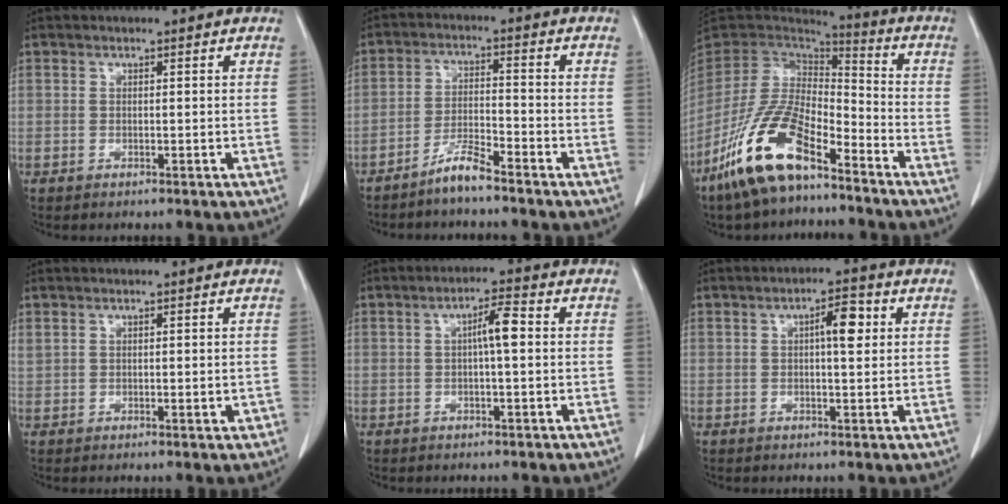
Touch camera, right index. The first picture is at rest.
{"total": 4.8, "force": [-4.0, 0.1, 2.6], "torque": [-0.051, -0.007, -0.081]}
{"total": 15.9, "force": [-10.3, 5.5, 10.9], "torque": [-0.224, -0.002, -0.195]}
{"total": 2.6, "force": [0.5, 1.3, 2.2], "torque": [-0.047, 0.013, 0.025]}
{"total": 4.2, "force": [0.4, 0.5, 4.1], "torque": [-0.071, 0.009, 0.004]}
{"total": 4.5, "force": [1.1, 1.1, 4.2], "torque": [-0.067, 0.007, 0.015]}